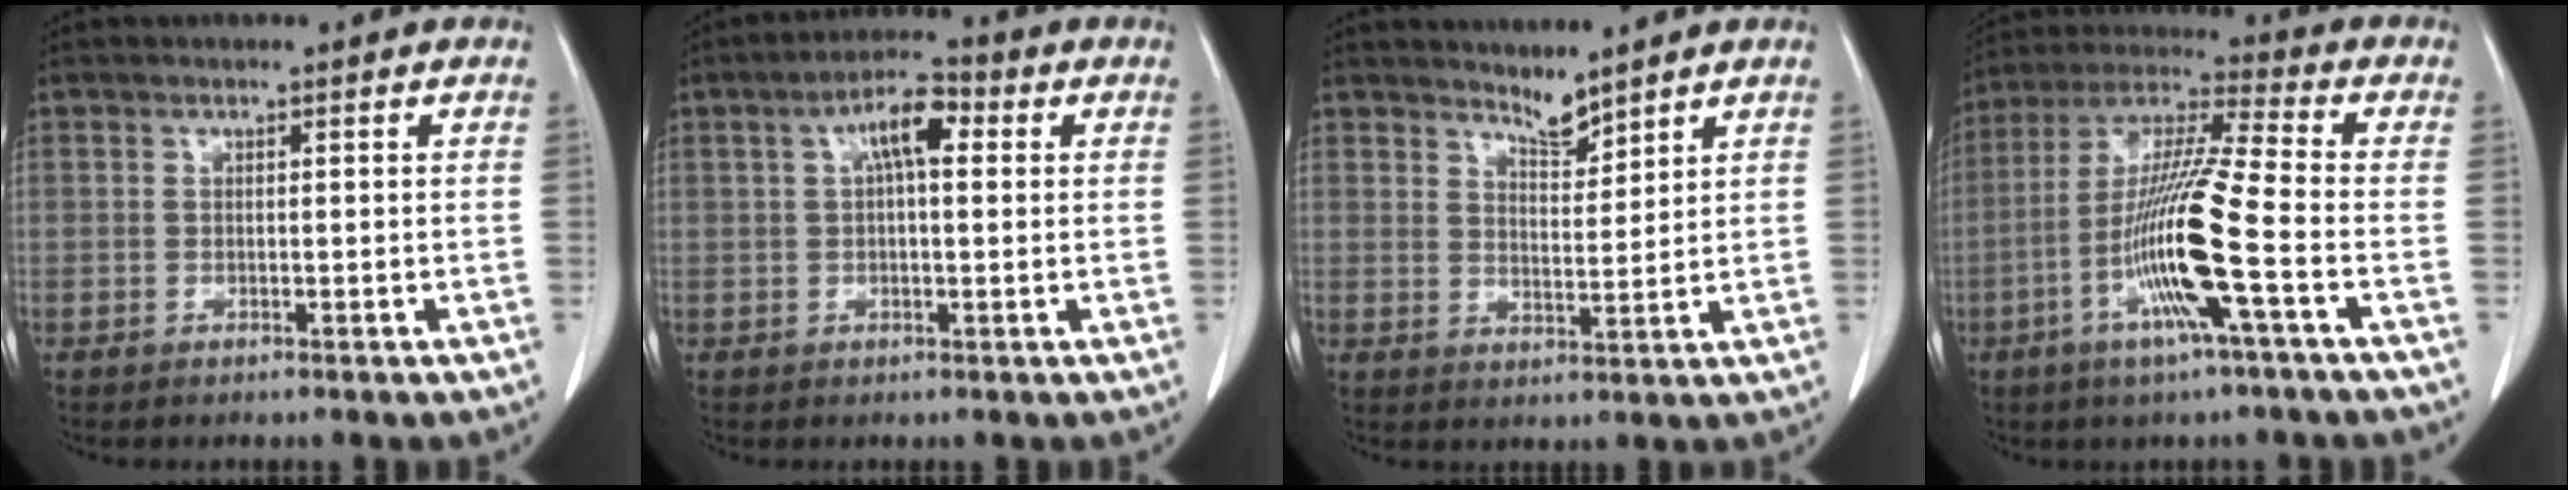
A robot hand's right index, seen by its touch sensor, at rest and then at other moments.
{"total": 6.2, "force": [1.7, 2.0, 5.6], "torque": [-0.102, 0.024, 0.026]}
{"total": 3.4, "force": [3.3, 0.4, 0.6], "torque": [-0.012, -0.005, 0.063]}
{"total": 14.7, "force": [-4.7, -0.5, 14.0], "torque": [-0.280, -0.008, -0.097]}